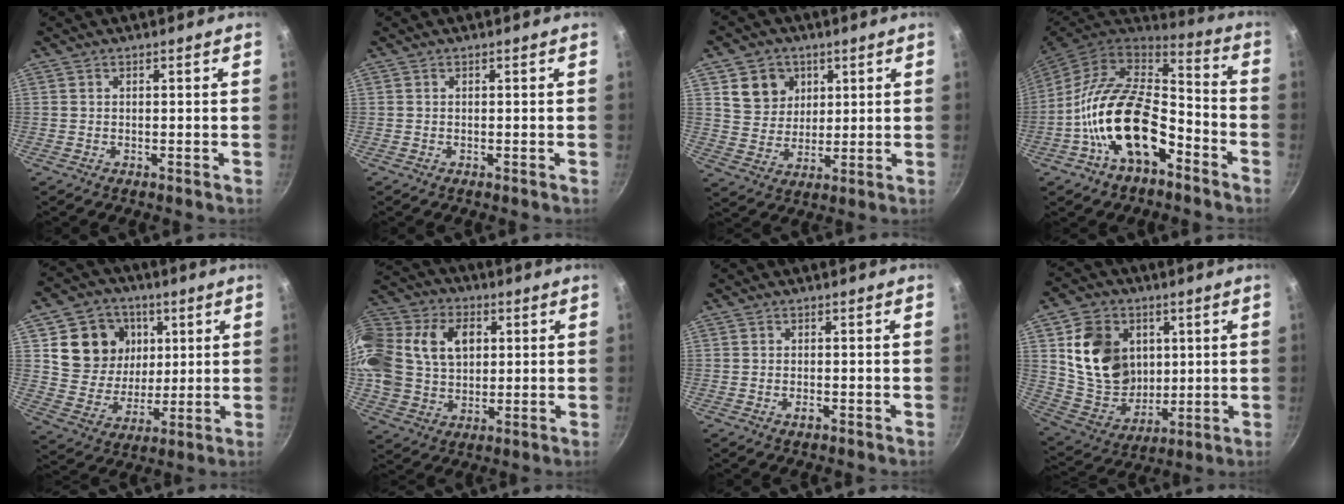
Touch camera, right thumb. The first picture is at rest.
{"total": 0.0}
{"total": 8.8, "force": [3.4, 7.6, 3.1], "torque": [-0.020, -0.012, 0.063]}
{"total": 20.3, "force": [-7.6, 11.2, 15.2], "torque": [-0.240, 0.058, -0.144]}
{"total": 14.7, "force": [4.6, 12.6, 5.9], "torque": [-0.073, -0.016, 0.085]}
{"total": 25.3, "force": [5.9, 18.6, 16.0], "torque": [-0.347, 0.034, 0.101]}
{"total": 1.3, "force": [-0.6, 0.7, 1.0], "torque": [-0.020, 0.002, -0.013]}
{"total": 18.0, "force": [4.3, 14.5, 9.8], "torque": [-0.140, -0.018, 0.093]}